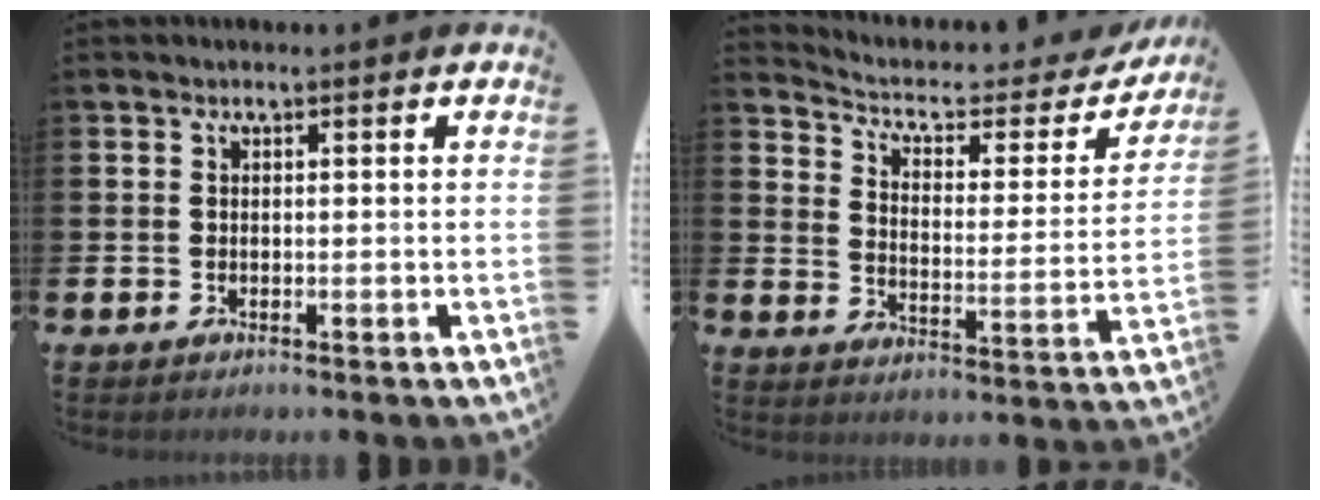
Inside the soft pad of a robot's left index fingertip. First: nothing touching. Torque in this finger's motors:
{"motor_torque": [0.95, -1.19, 0.21, 0.00]}